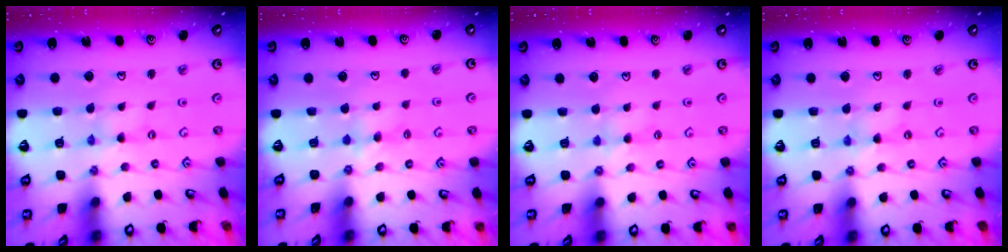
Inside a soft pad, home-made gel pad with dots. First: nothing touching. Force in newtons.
{"total": 3.8, "press": 3.8, "slide": 0.6}
{"total": 2.5, "press": 2.5, "slide": 0.3}
{"total": 0.0}